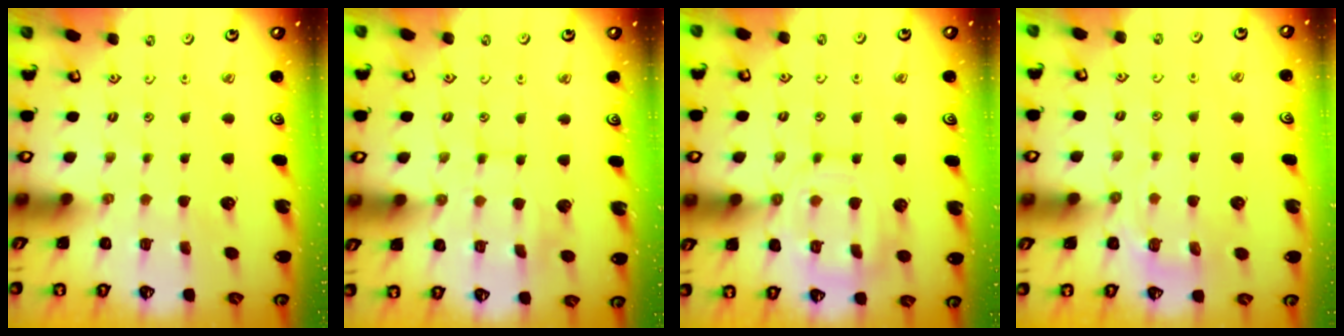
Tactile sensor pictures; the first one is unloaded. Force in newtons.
{"total": 9.4, "press": 9.4, "slide": 0.7}
{"total": 11.8, "press": 11.8, "slide": 1.1}
{"total": 6.1, "press": 6.0, "slide": 1.3}